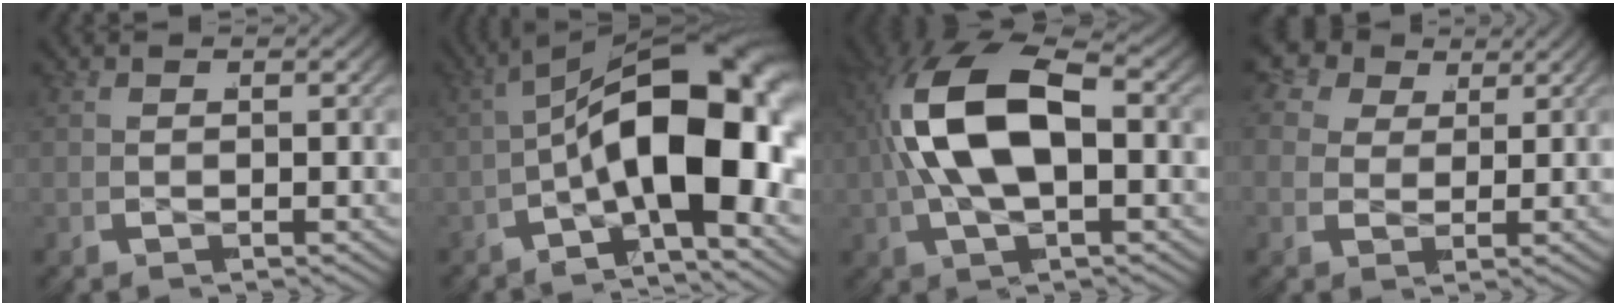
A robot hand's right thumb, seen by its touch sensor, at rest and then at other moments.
{"total": 18.7, "force": [-1.8, 9.3, 16.1], "torque": [-0.246, -0.026, -0.024]}
{"total": 10.9, "force": [0.4, 6.0, 9.2], "torque": [-0.199, 0.004, 0.005]}
{"total": 6.6, "force": [2.3, 5.4, 3.1], "torque": [-0.063, -0.002, 0.031]}